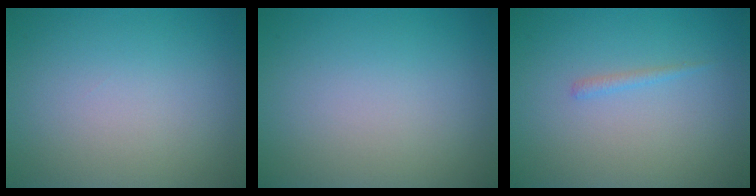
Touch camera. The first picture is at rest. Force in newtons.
{"total": 0.0}
{"total": 0.7, "press": 0.7, "slide": 0.1}